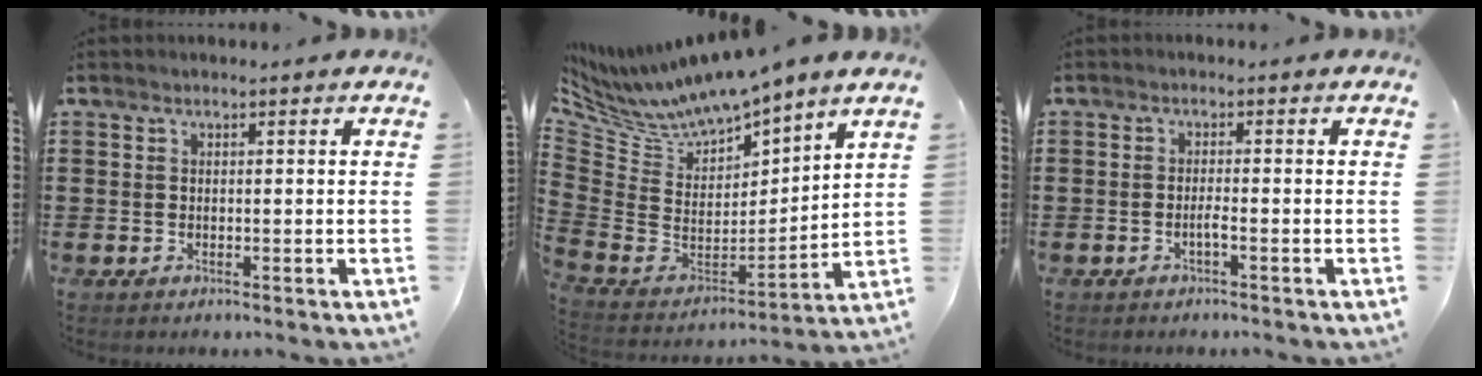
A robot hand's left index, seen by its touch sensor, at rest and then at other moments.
{"total": 7.8, "force": [7.5, 0.7, 2.3], "torque": [-0.085, -0.065, 0.129]}
{"total": 1.4, "force": [-0.7, 0.0, 1.2], "torque": [-0.023, -0.003, -0.012]}